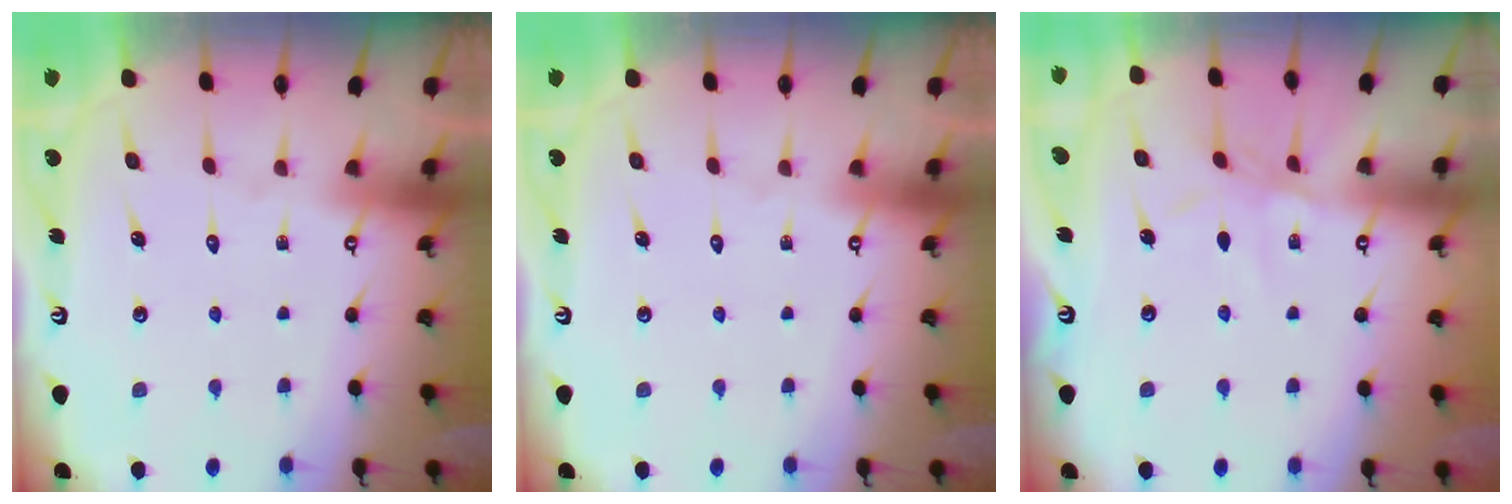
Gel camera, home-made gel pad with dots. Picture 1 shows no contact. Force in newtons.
{"total": 0.0}
{"total": 3.3, "press": 3.3, "slide": 0.5}